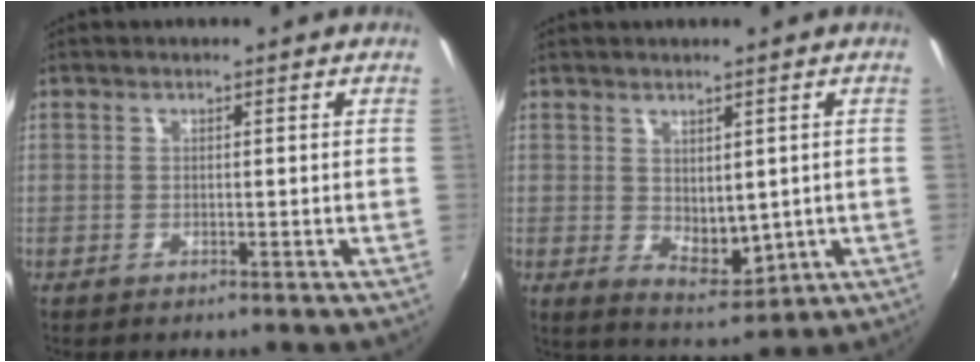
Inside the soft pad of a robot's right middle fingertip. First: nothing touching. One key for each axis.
{"total": 5.4, "fx": 1.0, "fy": 3.7, "fz": 3.9, "tx": -0.058, "ty": -0.010, "tz": 0.030}